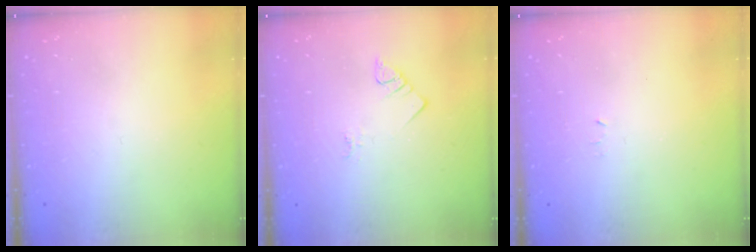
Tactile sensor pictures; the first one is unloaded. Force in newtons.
{"total": 2.3, "press": 2.3, "slide": 0.4}
{"total": 2.4, "press": 2.4, "slide": 0.4}